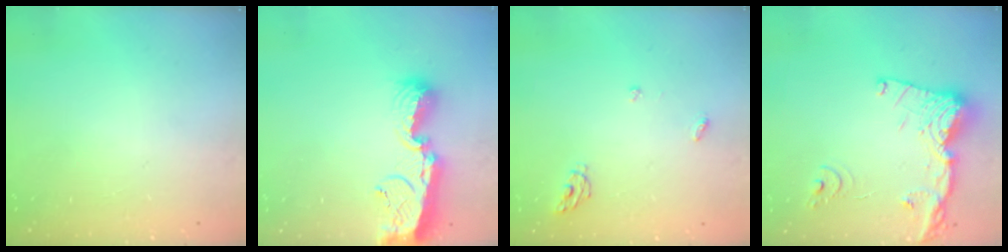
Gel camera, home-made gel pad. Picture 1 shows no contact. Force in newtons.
{"total": 12.6, "press": 12.5, "slide": 1.0}
{"total": 4.9, "press": 4.9, "slide": 0.4}
{"total": 16.7, "press": 16.6, "slide": 1.9}